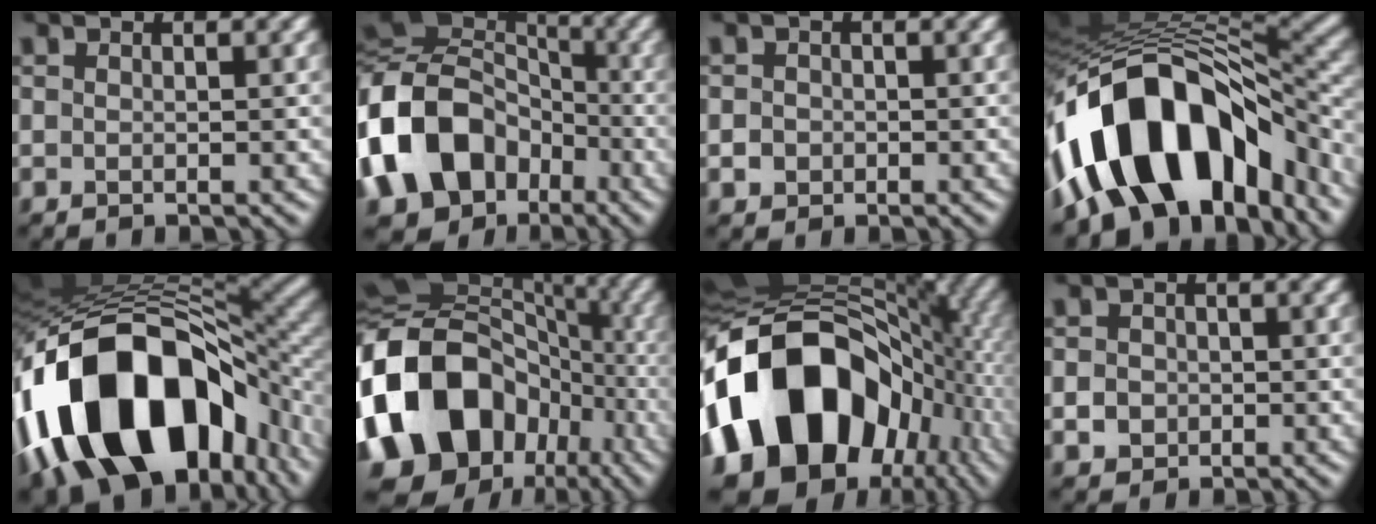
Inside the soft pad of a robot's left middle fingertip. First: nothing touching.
{"total": 17.2, "force": [-6.1, 13.2, 9.2], "torque": [-0.227, -0.004, -0.125]}
{"total": 1.2, "force": [-0.6, 1.0, 0.1], "torque": [0.013, -0.003, -0.008]}
{"total": 15.6, "force": [-6.2, 8.7, 11.5], "torque": [-0.175, 0.017, -0.103]}
{"total": 18.6, "force": [-6.1, 10.6, 14.0], "torque": [-0.255, -0.019, -0.080]}
{"total": 17.7, "force": [-4.6, 13.7, 10.1], "torque": [-0.226, 0.006, -0.096]}
{"total": 18.4, "force": [-4.6, 13.3, 11.8], "torque": [-0.212, 0.003, -0.096]}
{"total": 1.9, "force": [-0.7, 1.6, 0.6], "torque": [0.006, -0.004, -0.011]}